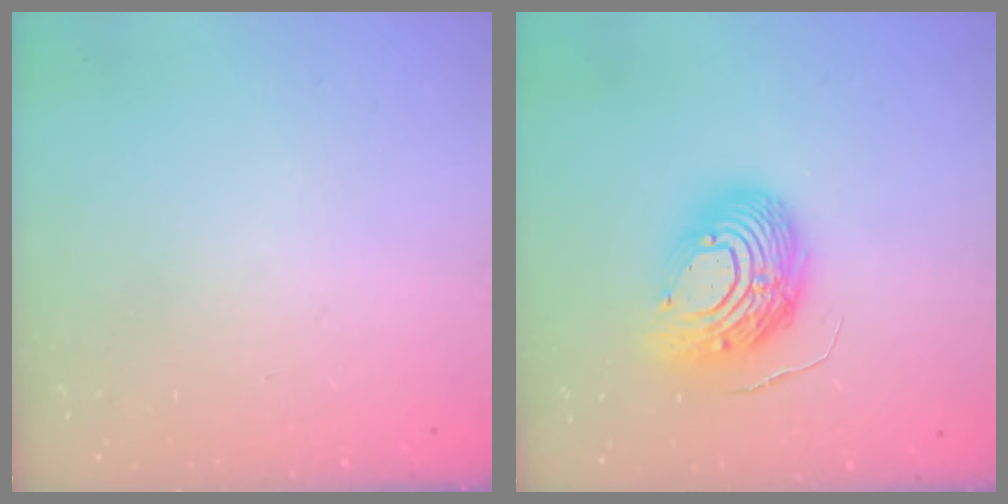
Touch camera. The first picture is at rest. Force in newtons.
{"total": 14.1, "press": 13.9, "slide": 2.6}